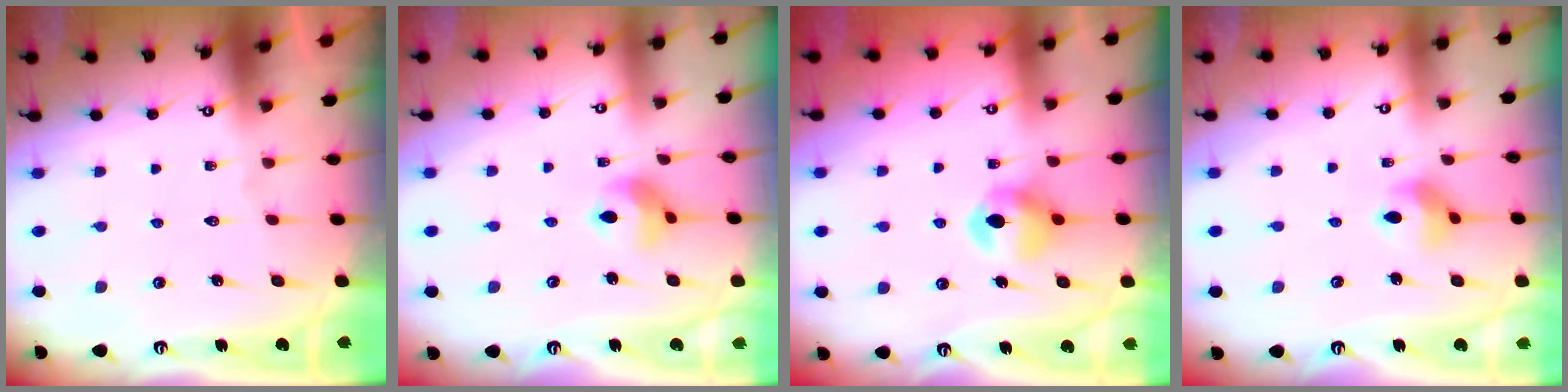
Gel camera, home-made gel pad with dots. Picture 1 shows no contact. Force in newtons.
{"total": 7.5, "press": 7.4, "slide": 0.5}
{"total": 7.9, "press": 7.8, "slide": 0.6}
{"total": 6.6, "press": 6.5, "slide": 0.9}